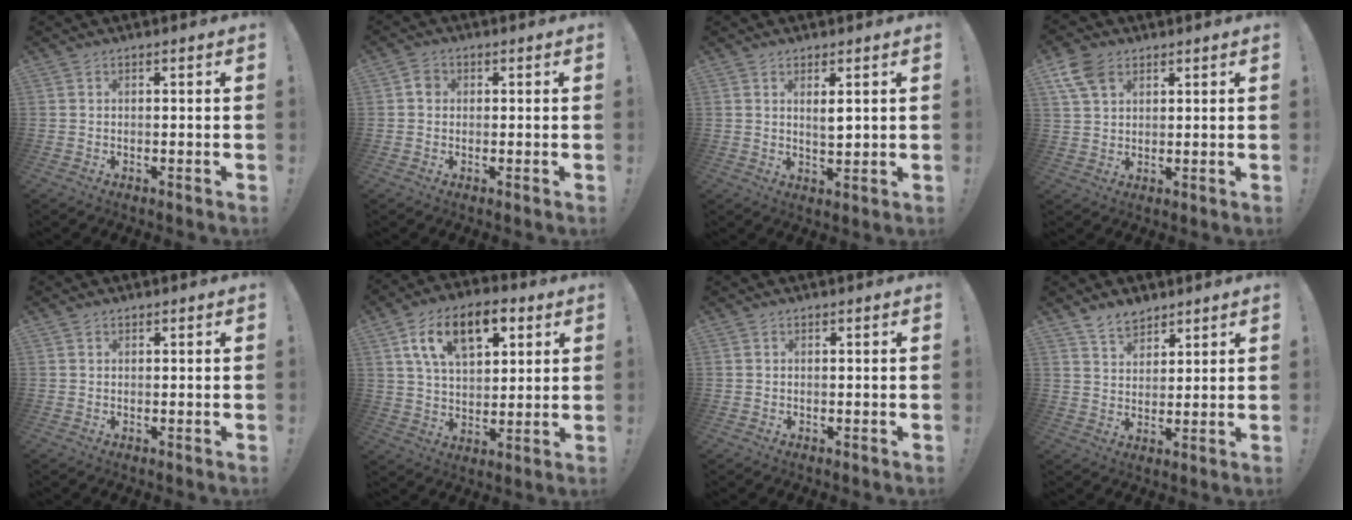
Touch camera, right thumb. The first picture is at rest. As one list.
[{"total": 3.0, "force": [0.1, 2.5, 1.6], "torque": [-0.016, 0.004, -0.001]}, {"total": 3.3, "force": [1.4, 1.1, 2.8], "torque": [-0.042, -0.011, 0.021]}, {"total": 8.1, "force": [4.2, 5.2, 4.6], "torque": [-0.089, -0.006, 0.082]}, {"total": 1.0, "force": [0.7, 0.6, 0.1], "torque": [0.006, -0.001, 0.012]}, {"total": 16.1, "force": [7.6, 9.1, 10.9], "torque": [-0.176, -0.013, 0.136]}, {"total": 1.3, "force": [0.6, 1.1, -0.1], "torque": [0.013, -0.009, 0.009]}, {"total": 7.0, "force": [5.7, 3.7, 1.5], "torque": [-0.030, -0.033, 0.110]}]